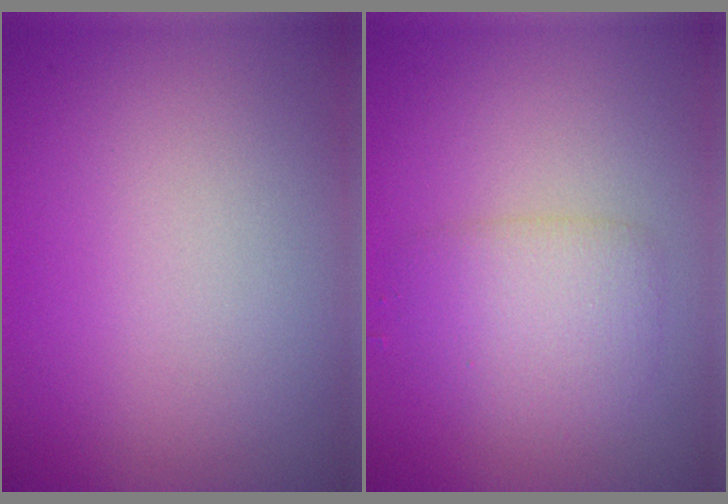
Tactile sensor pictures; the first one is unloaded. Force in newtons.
{"total": 2.9, "press": 2.9, "slide": 0.1}